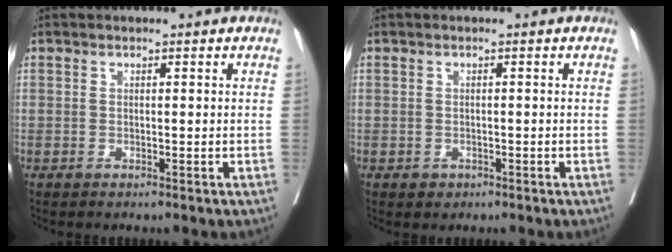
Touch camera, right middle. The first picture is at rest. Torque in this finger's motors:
{"motor_torque": [0.36, -0.17, 0.05, 0.02]}